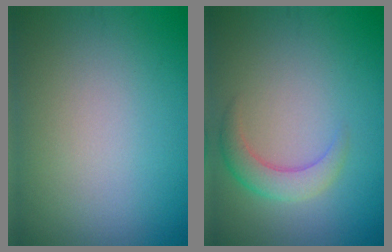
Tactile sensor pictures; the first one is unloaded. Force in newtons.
{"total": 2.8, "press": 2.8, "slide": 0.1}